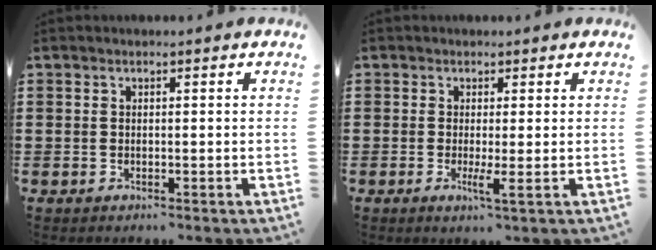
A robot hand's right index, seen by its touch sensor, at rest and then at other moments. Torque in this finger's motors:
{"motor_torque": [0.13, -0.10, 0.05, 0.05]}